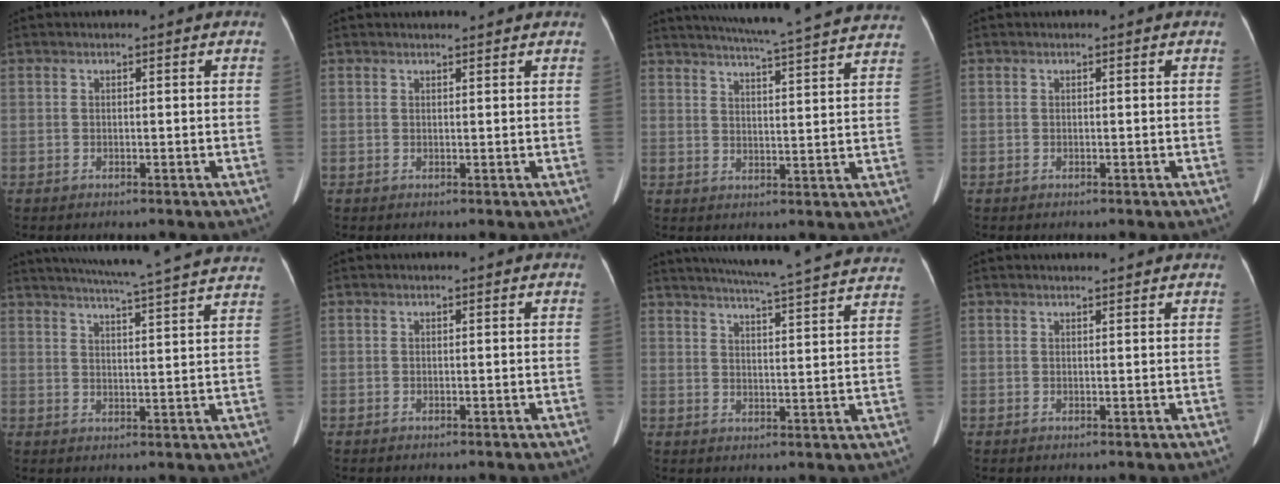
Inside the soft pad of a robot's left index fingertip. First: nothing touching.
{"total": 2.3, "force": [2.2, 0.2, 0.6], "torque": [-0.011, 0.011, 0.029]}
{"total": 23.1, "force": [21.2, 0.2, 9.1], "torque": [-0.148, -0.020, 0.261]}
{"total": 0.0}
{"total": 22.7, "force": [20.7, -0.2, 9.4], "torque": [-0.154, -0.015, 0.258]}
{"total": 0.0}
{"total": 25.4, "force": [23.3, 0.6, 10.0], "torque": [-0.161, -0.033, 0.282]}
{"total": 2.7, "force": [2.6, 0.2, 0.7], "torque": [-0.014, 0.011, 0.033]}